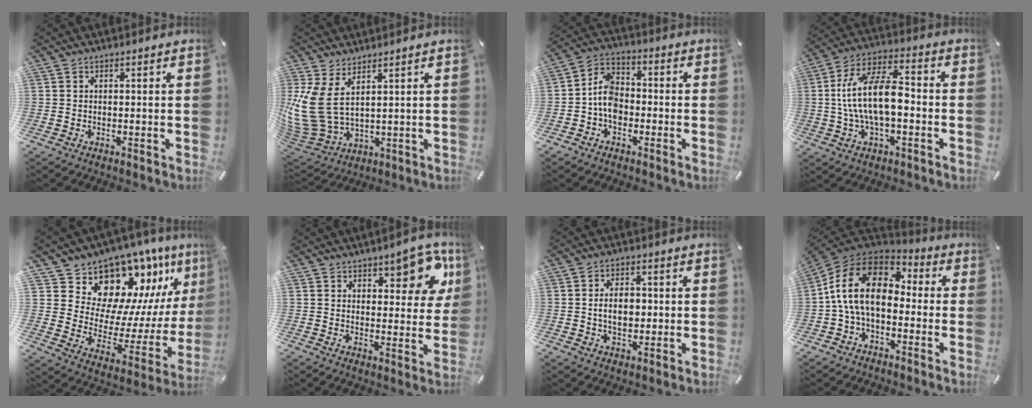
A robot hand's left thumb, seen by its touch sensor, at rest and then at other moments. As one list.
[{"total": 11.1, "force": [4.1, 6.8, 7.7], "torque": [-0.205, -0.033, 0.079]}, {"total": 7.3, "force": [-2.3, 5.5, 4.3], "torque": [-0.094, 0.019, -0.043]}, {"total": 15.3, "force": [-1.6, 7.5, 13.2], "torque": [-0.266, 0.015, -0.029]}, {"total": 15.4, "force": [13.3, 7.2, 3.0], "torque": [-0.040, -0.142, 0.229]}, {"total": 10.7, "force": [6.9, 5.3, 6.2], "torque": [-0.051, -0.049, 0.115]}, {"total": 6.2, "force": [-0.1, 4.2, 4.6], "torque": [-0.083, 0.001, -0.008]}, {"total": 15.6, "force": [-0.6, 10.1, 11.9], "torque": [-0.255, 0.024, -0.017]}]